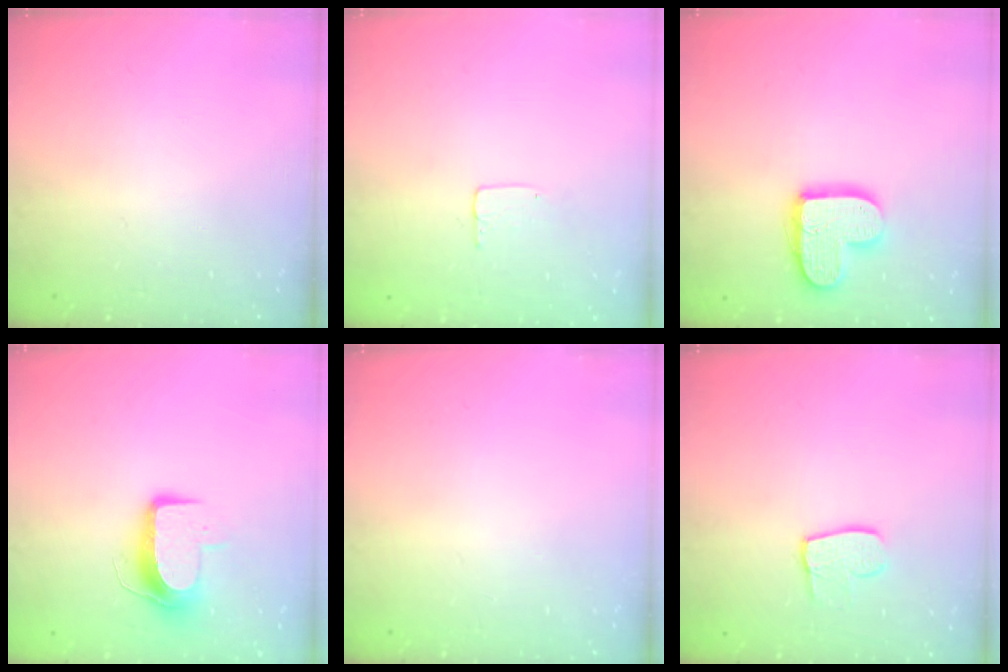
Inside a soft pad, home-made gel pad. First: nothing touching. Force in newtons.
{"total": 3.5, "press": 3.5, "slide": 0.2}
{"total": 13.8, "press": 13.8, "slide": 0.9}
{"total": 9.2, "press": 9.1, "slide": 0.5}
{"total": 0.0}
{"total": 7.7, "press": 7.7, "slide": 0.7}